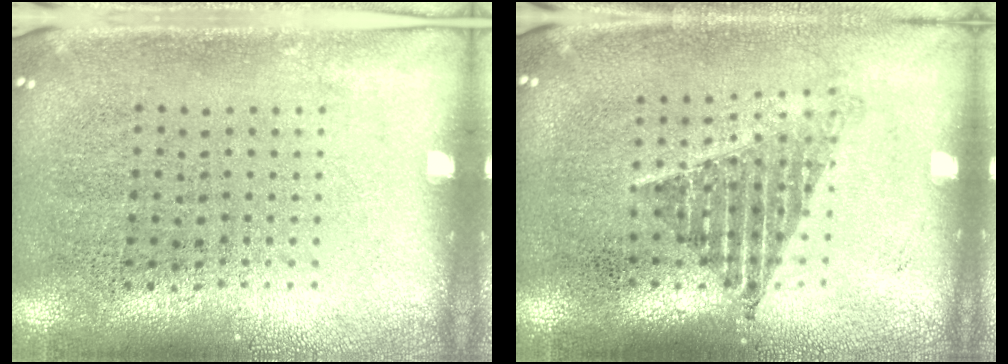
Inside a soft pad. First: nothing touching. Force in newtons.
{"total": 1.2, "press": 1.0, "slide": 0.8}